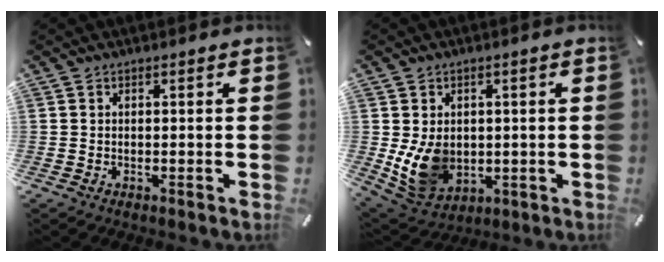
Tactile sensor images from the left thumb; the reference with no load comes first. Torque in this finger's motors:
{"motor_torque": [1.85, 1.85, 1.31, -0.12, 0.12]}